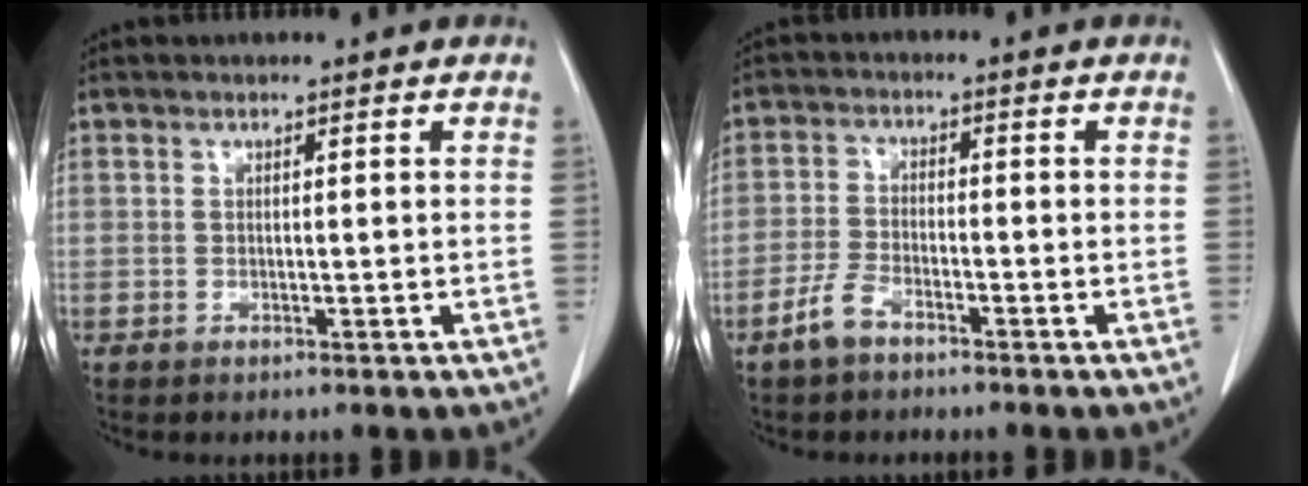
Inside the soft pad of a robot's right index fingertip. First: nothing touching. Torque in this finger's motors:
{"motor_torque": [-0.08, -0.13, -0.25, -0.09]}